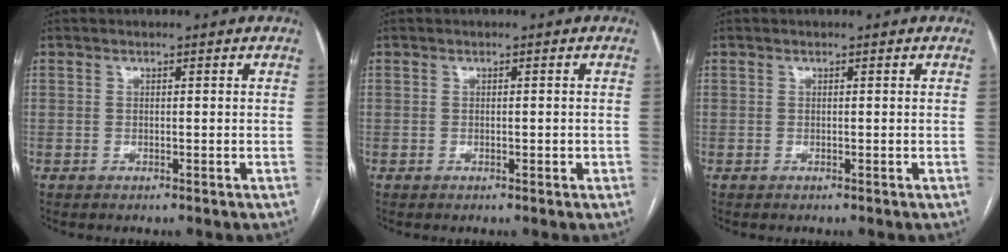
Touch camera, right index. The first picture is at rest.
{"total": 0.6, "force": [-0.1, 0.4, 0.5], "torque": [-0.006, 0.000, 0.000]}
{"total": 0.0}